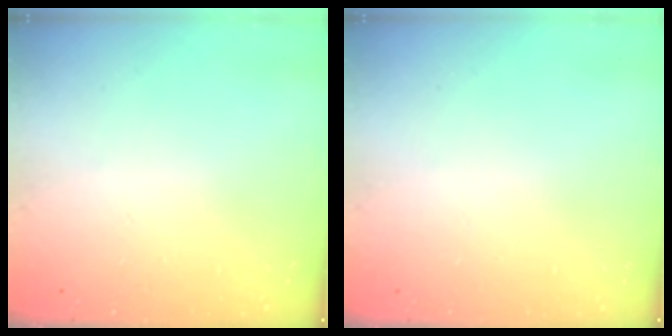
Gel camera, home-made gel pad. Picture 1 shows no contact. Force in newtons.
{"total": 0.0}